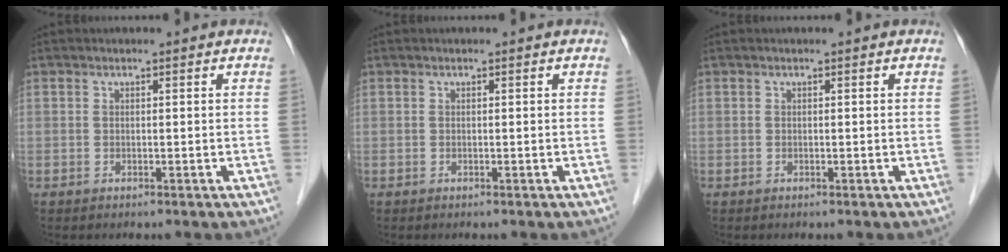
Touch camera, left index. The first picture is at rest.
{"total": 0.0}
{"total": 0.0}